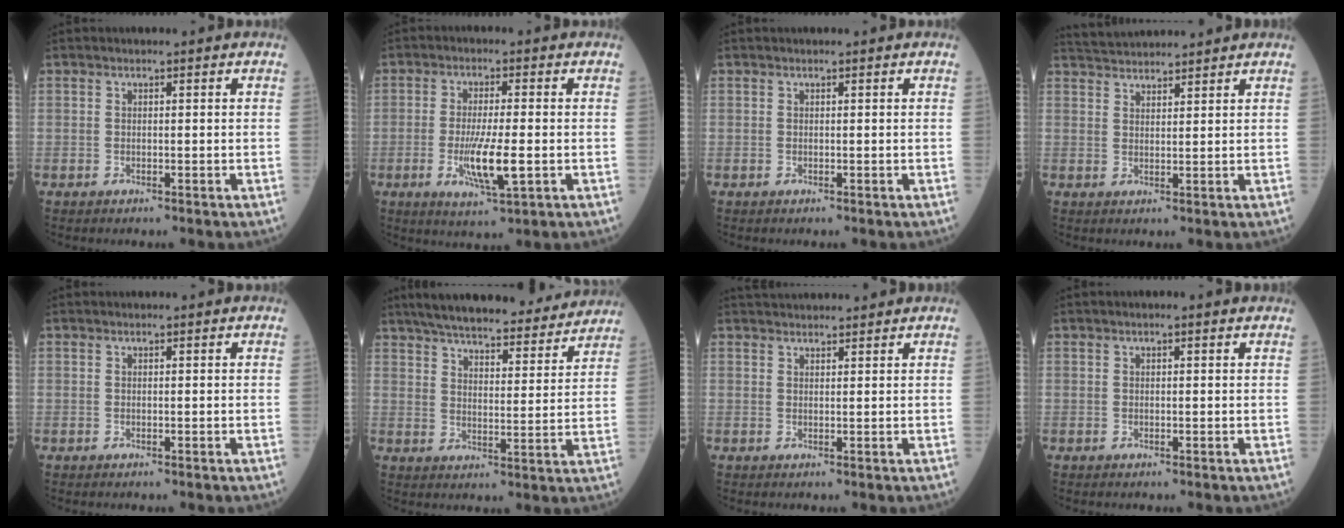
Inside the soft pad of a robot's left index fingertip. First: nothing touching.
{"total": 7.5, "force": [-1.7, 0.8, 7.2], "torque": [-0.140, -0.017, -0.029]}
{"total": 0.0}
{"total": 6.2, "force": [6.0, 0.1, 1.2], "torque": [-0.029, 0.036, 0.103]}
{"total": 0.0}
{"total": 24.2, "force": [21.6, 4.6, 9.9], "torque": [-0.158, 0.004, 0.288]}
{"total": 5.8, "force": [5.6, 0.7, 1.5], "torque": [-0.022, 0.036, 0.083]}
{"total": 0.9, "force": [0.6, 0.1, 0.7], "torque": [-0.013, 0.011, 0.008]}